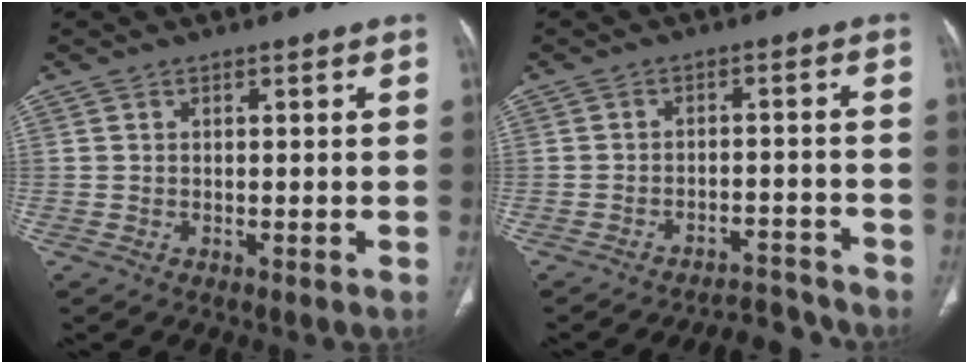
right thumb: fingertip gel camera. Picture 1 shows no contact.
{"total": 6.4, "force": [-6.3, 1.1, 0.0], "torque": [0.004, 0.060, -0.091]}